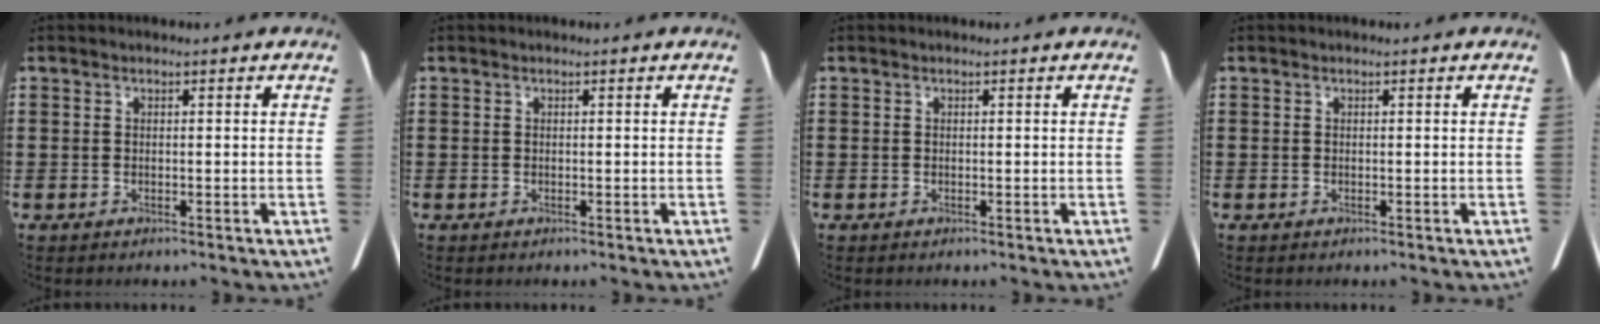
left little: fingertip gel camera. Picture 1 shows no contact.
{"total": 0.0}
{"total": 0.0}
{"total": 0.0}